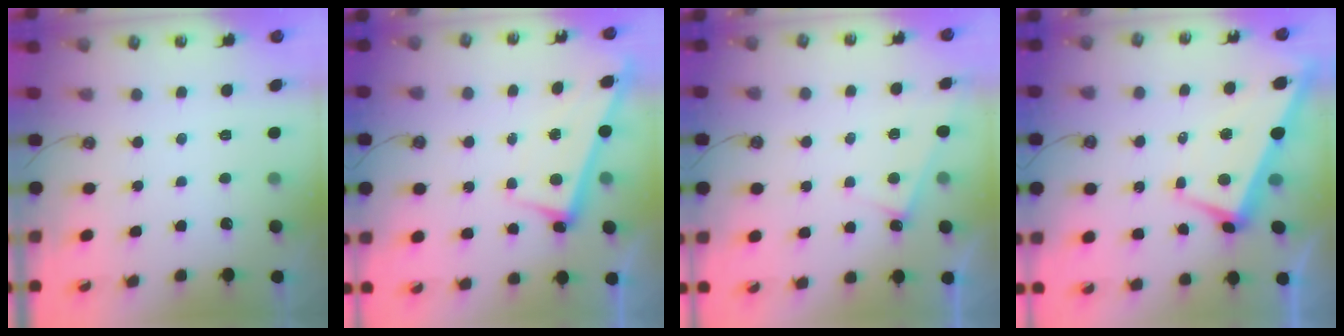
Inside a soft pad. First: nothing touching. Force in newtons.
{"total": 2.8, "press": 2.7, "slide": 0.4}
{"total": 4.9, "press": 4.9, "slide": 0.3}
{"total": 1.1, "press": 0.5, "slide": 1.0}